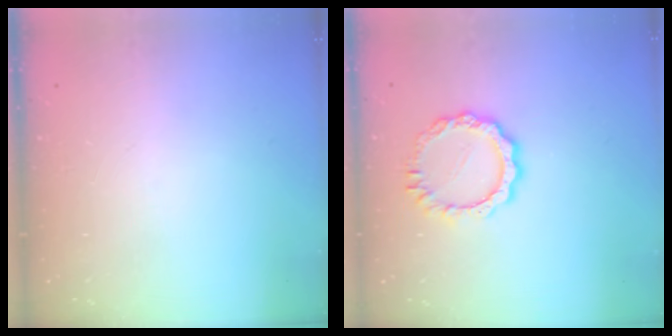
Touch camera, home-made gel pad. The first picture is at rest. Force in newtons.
{"total": 8.8, "press": 8.8, "slide": 0.7}